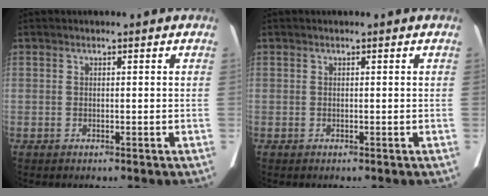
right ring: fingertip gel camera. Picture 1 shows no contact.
{"total": 0.0}